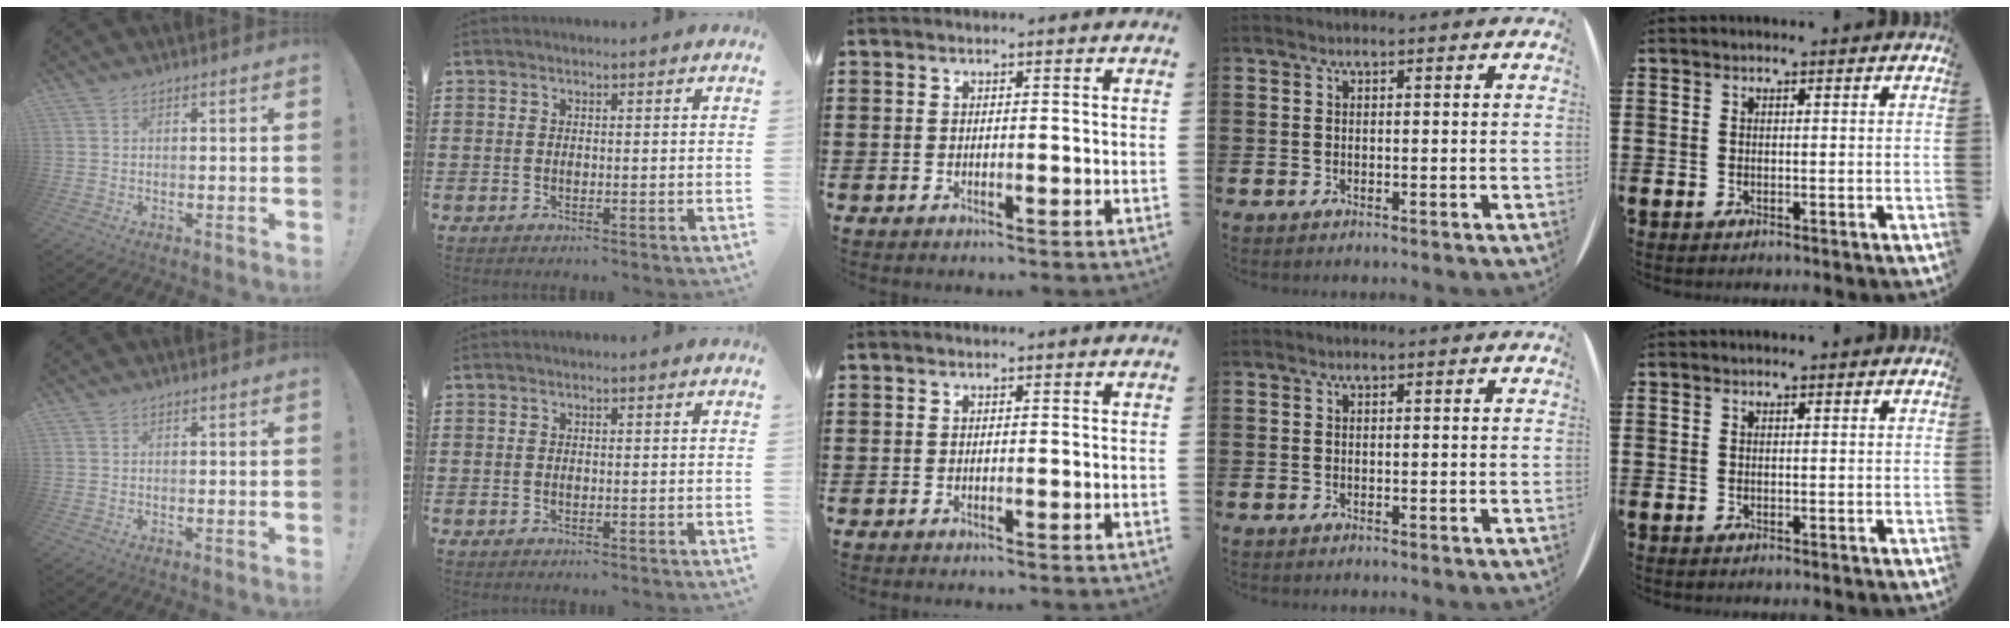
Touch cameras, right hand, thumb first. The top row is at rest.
{}